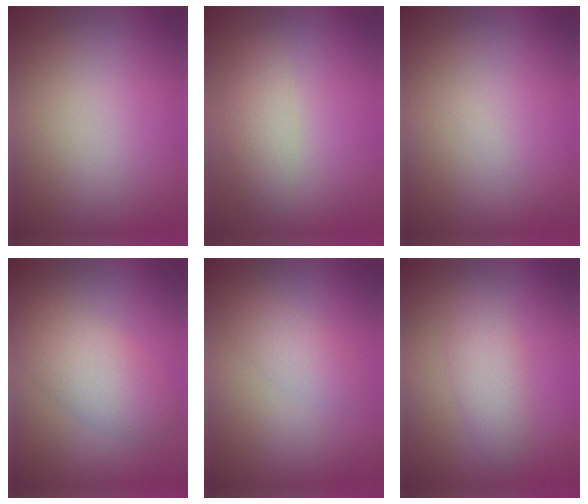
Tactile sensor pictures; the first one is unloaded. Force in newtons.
{"total": 2.4, "press": 2.4, "slide": 0.2}
{"total": 0.0}
{"total": 4.4, "press": 4.4, "slide": 0.4}
{"total": 2.0, "press": 2.0, "slide": 0.2}
{"total": 2.5, "press": 2.5, "slide": 0.1}